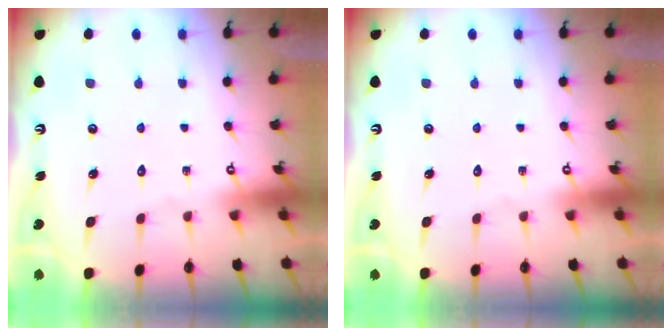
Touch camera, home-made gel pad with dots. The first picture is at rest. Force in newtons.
{"total": 0.0}